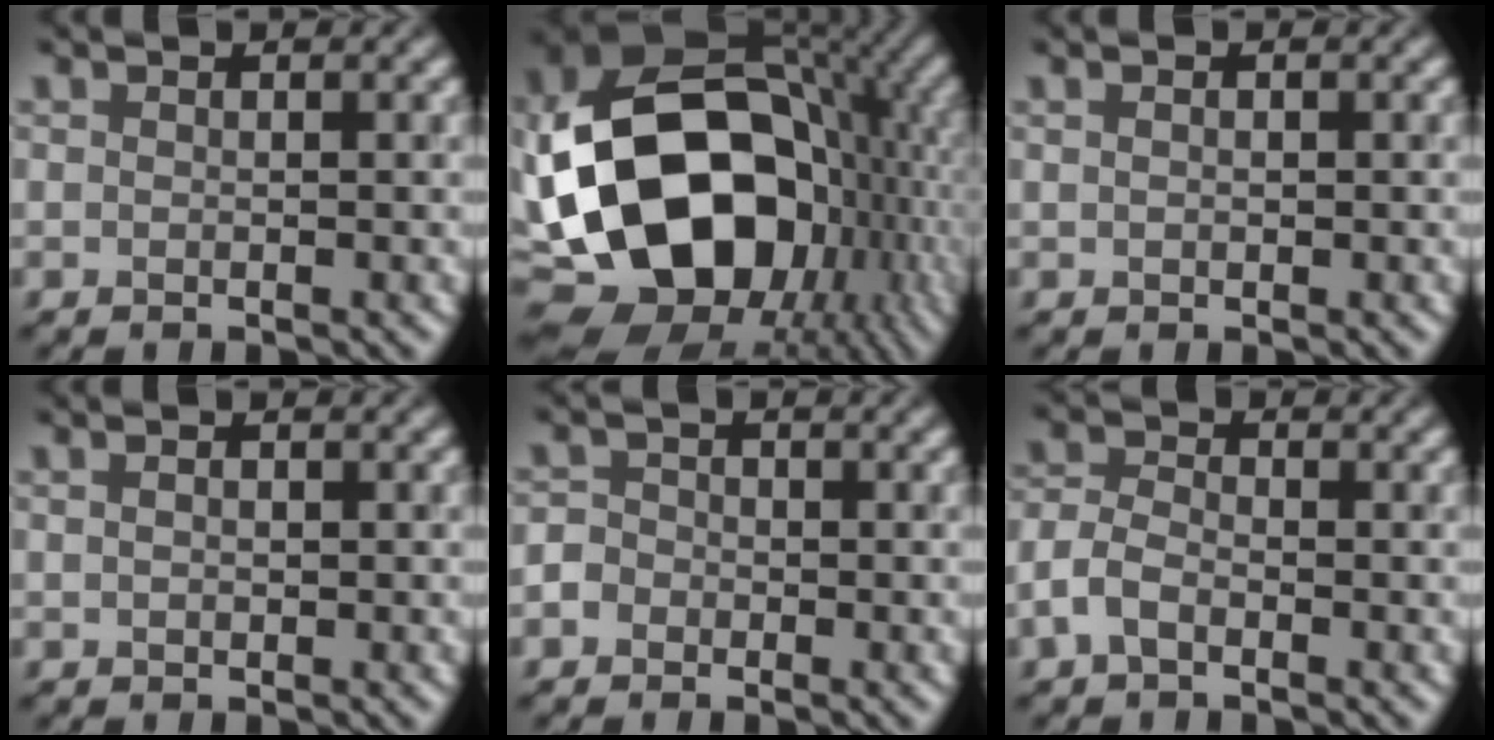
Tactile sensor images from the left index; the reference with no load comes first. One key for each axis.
{"total": 19.3, "fx": -2.6, "fy": 13.5, "fz": 13.6, "tx": -0.261, "ty": -0.001, "tz": -0.042}
{"total": 0.7, "fx": 0.3, "fy": 0.5, "fz": 0.5, "tx": -0.008, "ty": 0.001, "tz": 0.005}
{"total": 1.1, "fx": 0.4, "fy": 0.7, "fz": 0.7, "tx": -0.010, "ty": 0.003, "tz": 0.005}
{"total": 2.1, "fx": -0.8, "fy": 1.8, "fz": 0.7, "tx": 0.000, "ty": 0.009, "tz": -0.023}
{"total": 2.8, "fx": -1.4, "fy": 1.6, "fz": 1.8, "tx": -0.037, "ty": 0.006, "tz": -0.041}